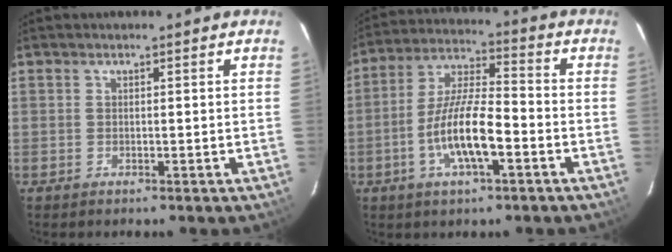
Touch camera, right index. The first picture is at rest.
{"total": 11.7, "force": [-4.3, 3.0, 10.4], "torque": [-0.211, -0.001, -0.081]}